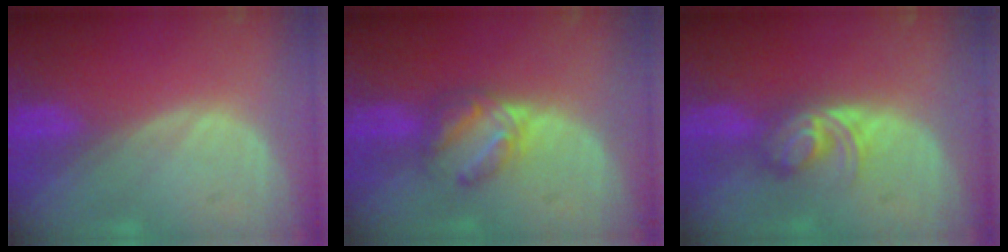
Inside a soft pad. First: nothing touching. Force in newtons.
{"total": 6.1, "press": 5.3, "slide": 3.1}
{"total": 5.7, "press": 4.9, "slide": 2.9}